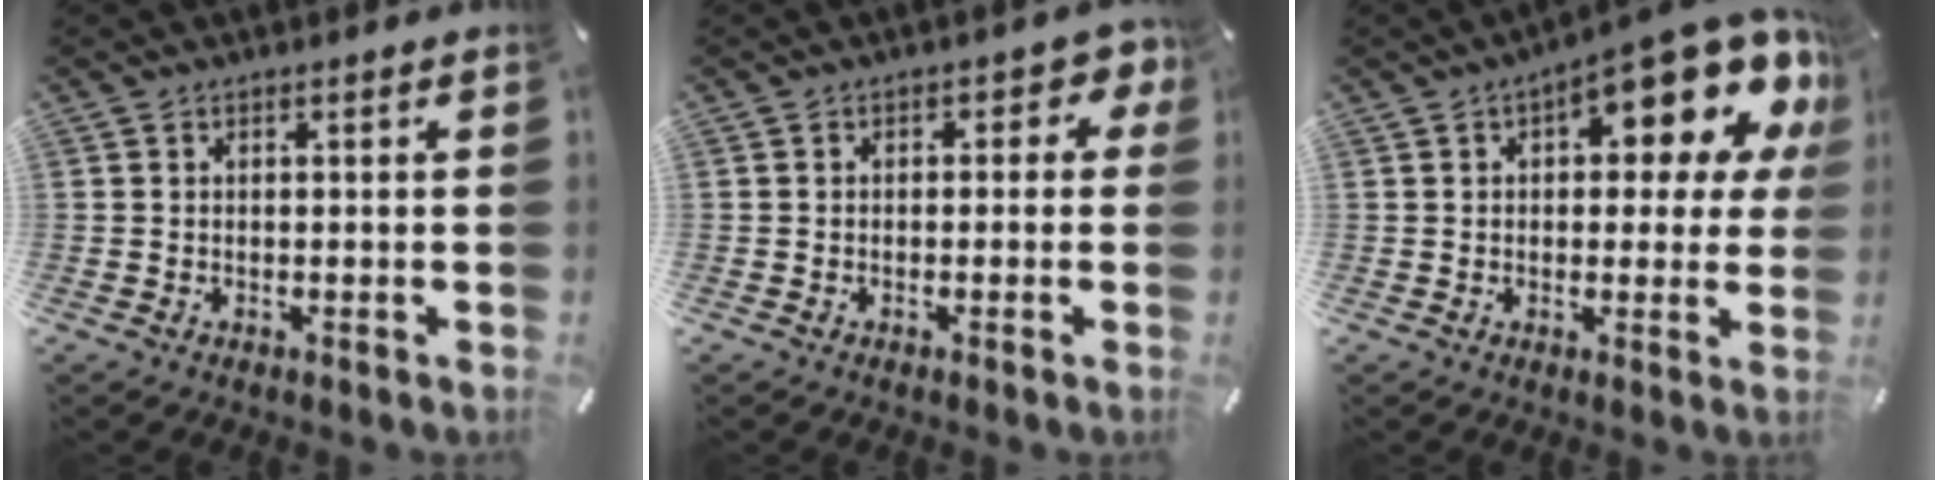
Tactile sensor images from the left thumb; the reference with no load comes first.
{"total": 3.1, "force": [-0.3, 2.0, 2.3], "torque": [-0.029, 0.008, -0.013]}
{"total": 15.4, "force": [8.2, 6.2, 11.5], "torque": [-0.145, -0.064, 0.132]}